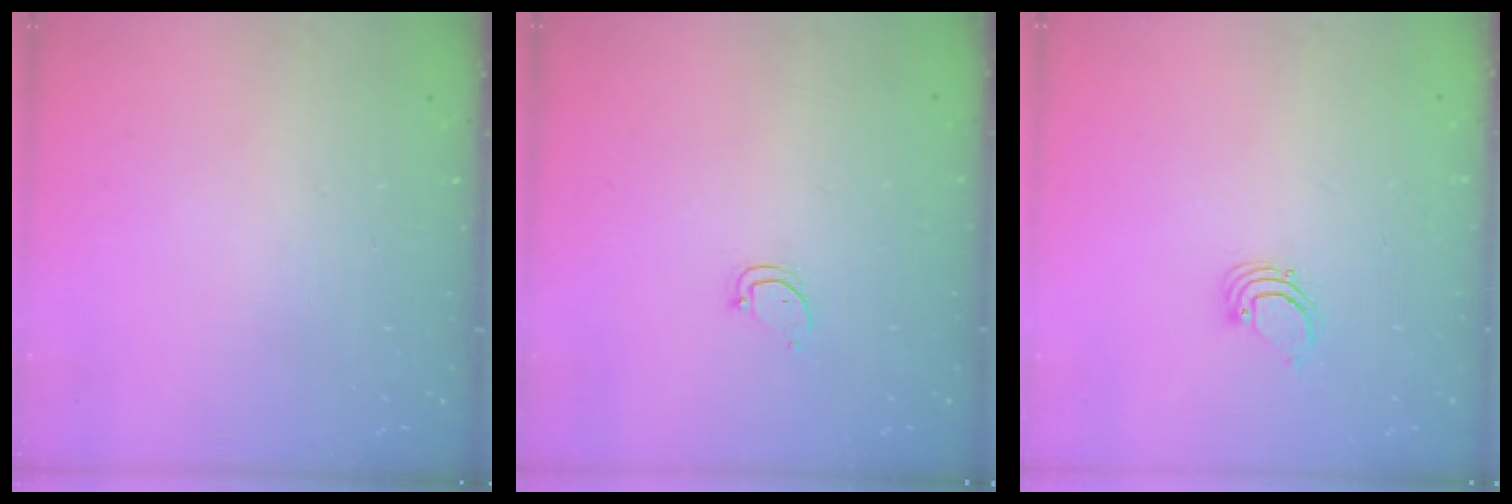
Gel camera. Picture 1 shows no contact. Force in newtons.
{"total": 2.6, "press": 2.6, "slide": 0.3}
{"total": 2.2, "press": 2.2, "slide": 0.2}